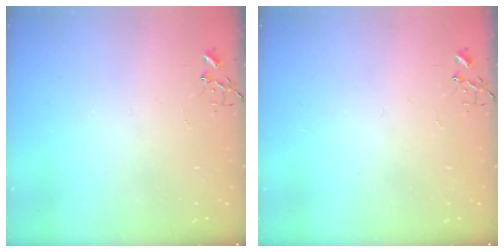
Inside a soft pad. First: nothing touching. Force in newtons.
{"total": 0.0}